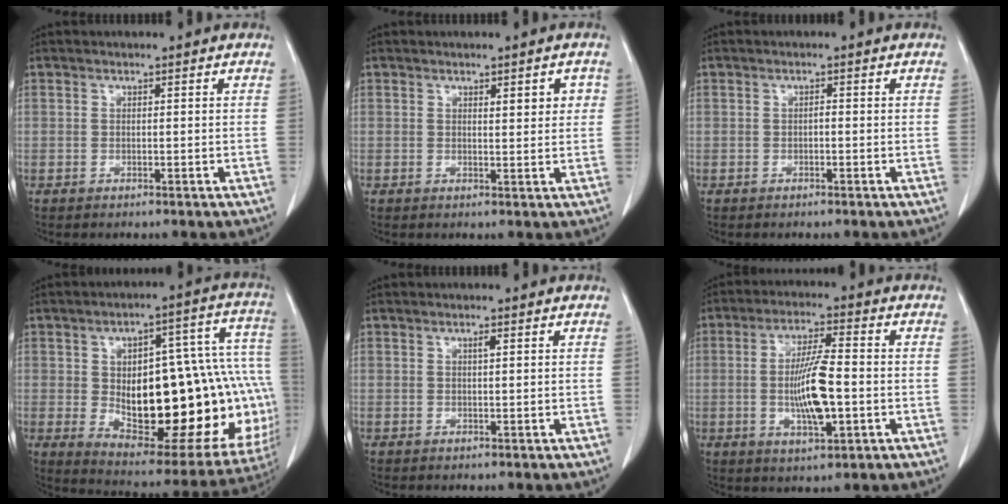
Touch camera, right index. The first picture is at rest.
{"total": 2.8, "force": [1.1, 0.9, 2.4], "torque": [-0.031, 0.001, 0.016]}
{"total": 0.5, "force": [-0.2, 0.2, 0.4], "torque": [-0.008, 0.003, -0.004]}
{"total": 32.0, "force": [-3.4, 12.0, 29.5], "torque": [-0.343, 0.040, -0.016]}
{"total": 0.7, "force": [0.3, 0.1, 0.7], "torque": [-0.015, 0.001, 0.005]}
{"total": 9.5, "force": [-1.3, 1.7, 9.2], "torque": [-0.173, -0.001, -0.021]}